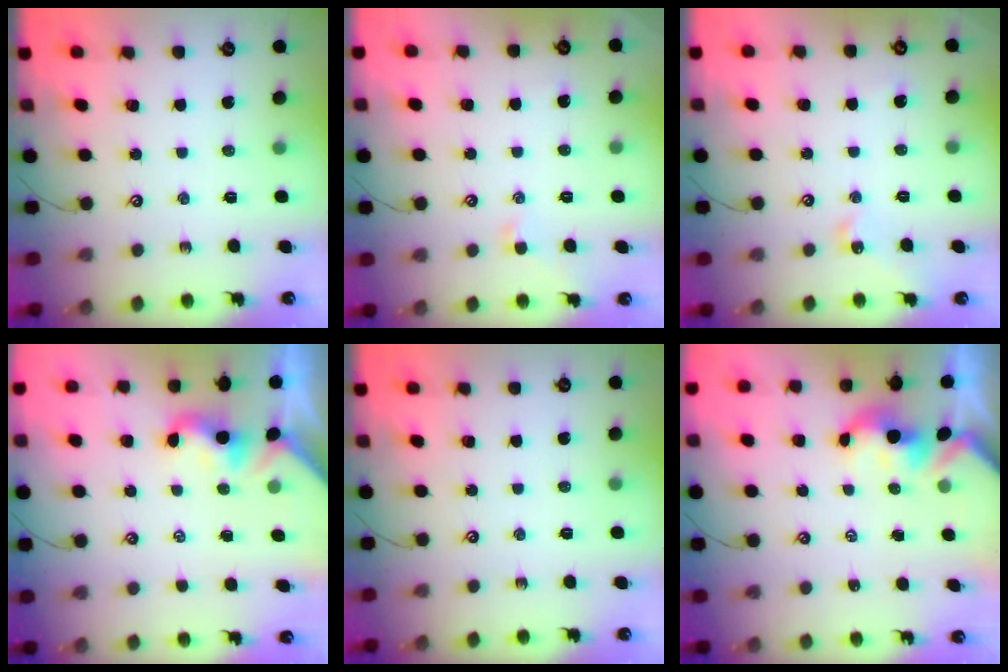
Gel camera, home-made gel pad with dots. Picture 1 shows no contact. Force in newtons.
{"total": 1.3, "press": 1.1, "slide": 0.7}
{"total": 4.0, "press": 4.0, "slide": 0.3}
{"total": 2.0, "press": 1.9, "slide": 0.4}
{"total": 0.0}
{"total": 1.7, "press": 1.6, "slide": 0.2}